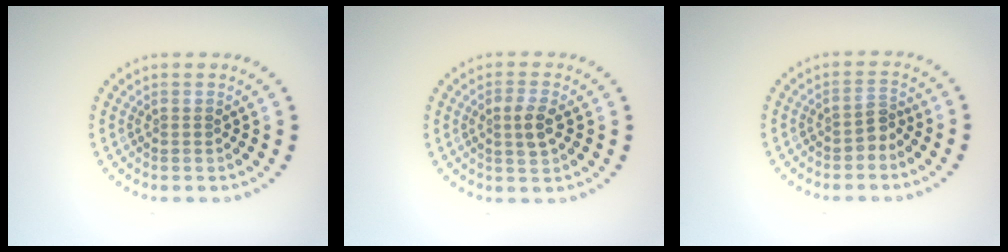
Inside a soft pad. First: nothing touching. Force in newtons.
{"total": 2.3, "press": 2.2, "slide": 0.5}
{"total": 1.5, "press": 1.2, "slide": 0.9}